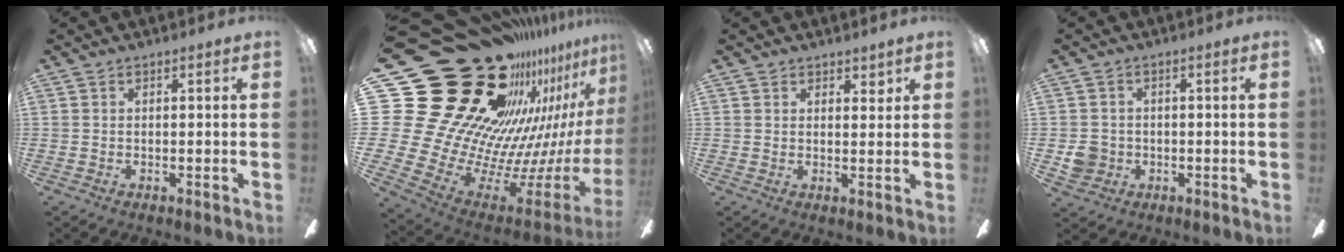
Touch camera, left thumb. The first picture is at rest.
{"total": 43.6, "force": [23.4, 24.7, 27.4], "torque": [-0.375, -0.266, 0.540]}
{"total": 2.9, "force": [2.3, 1.6, 0.5], "torque": [0.002, -0.007, 0.040]}
{"total": 5.0, "force": [-0.8, 4.8, 1.3], "torque": [-0.018, 0.010, -0.013]}